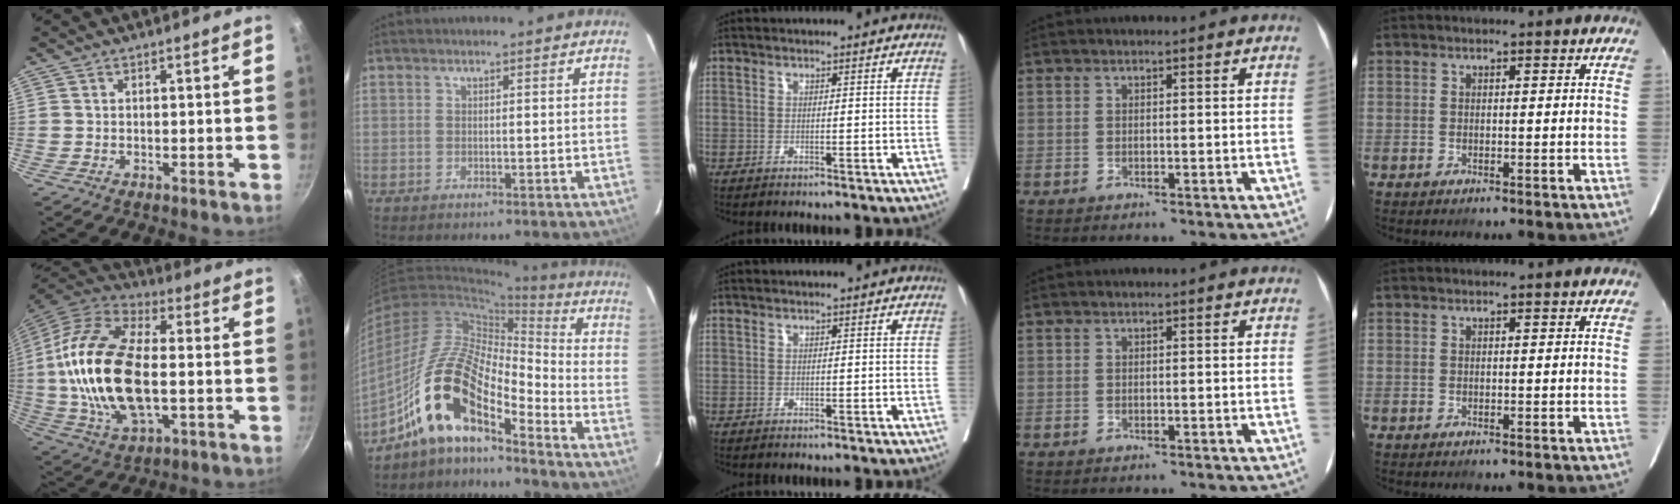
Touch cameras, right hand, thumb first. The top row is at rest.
{"thumb": {"total": 24.4, "force": [-1.2, 12.0, 21.2], "torque": [-0.438, 0.007, -0.022]}, "index": {"total": 12.9, "force": [-8.4, 3.7, 9.1], "torque": [-0.187, 0.038, -0.155]}}